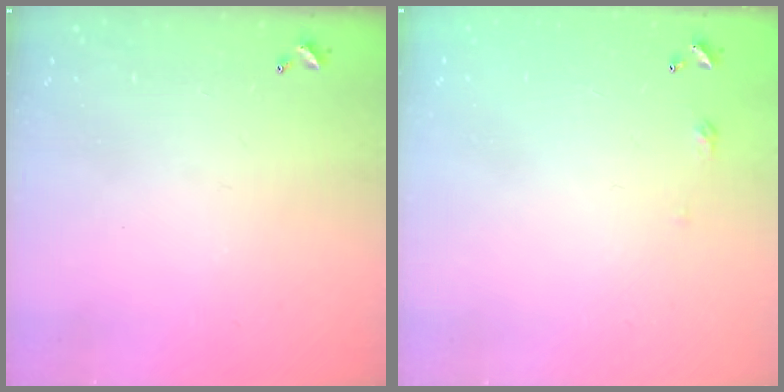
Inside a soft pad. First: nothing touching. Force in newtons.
{"total": 2.7, "press": 2.6, "slide": 0.4}